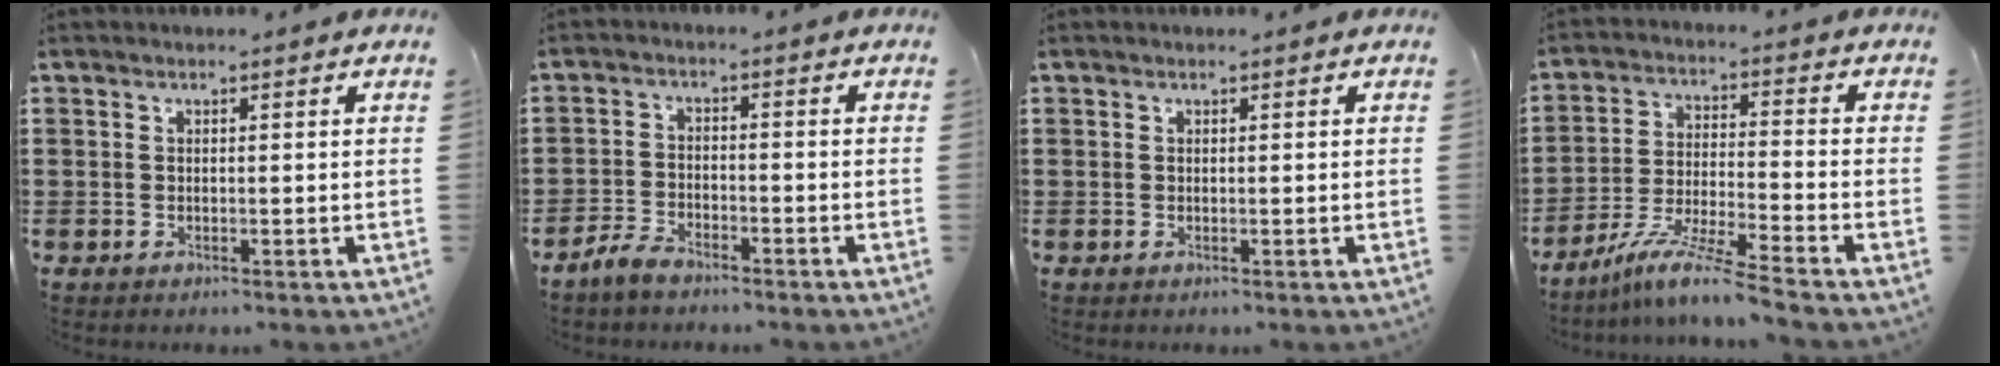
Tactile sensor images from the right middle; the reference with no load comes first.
{"total": 3.3, "force": [-3.0, 0.9, 1.2], "torque": [-0.043, 0.002, -0.067]}
{"total": 0.0}
{"total": 8.4, "force": [-7.0, -0.3, 4.6], "torque": [-0.097, -0.012, -0.139]}